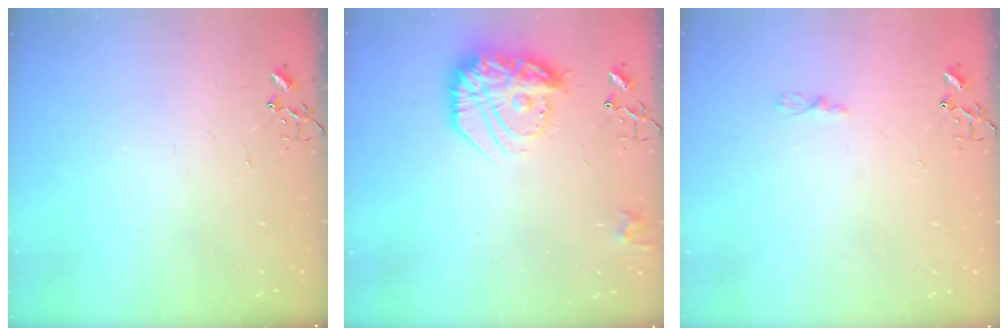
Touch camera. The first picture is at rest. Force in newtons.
{"total": 17.9, "press": 17.9, "slide": 0.7}
{"total": 2.9, "press": 2.9, "slide": 0.4}